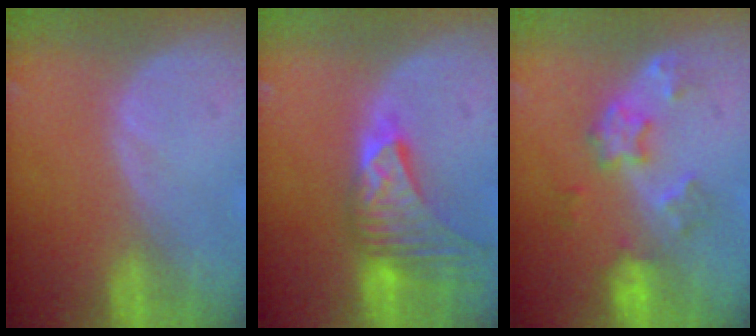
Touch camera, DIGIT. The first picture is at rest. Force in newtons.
{"total": 9.1, "press": 8.3, "slide": 3.8}
{"total": 6.0, "press": 5.4, "slide": 2.6}